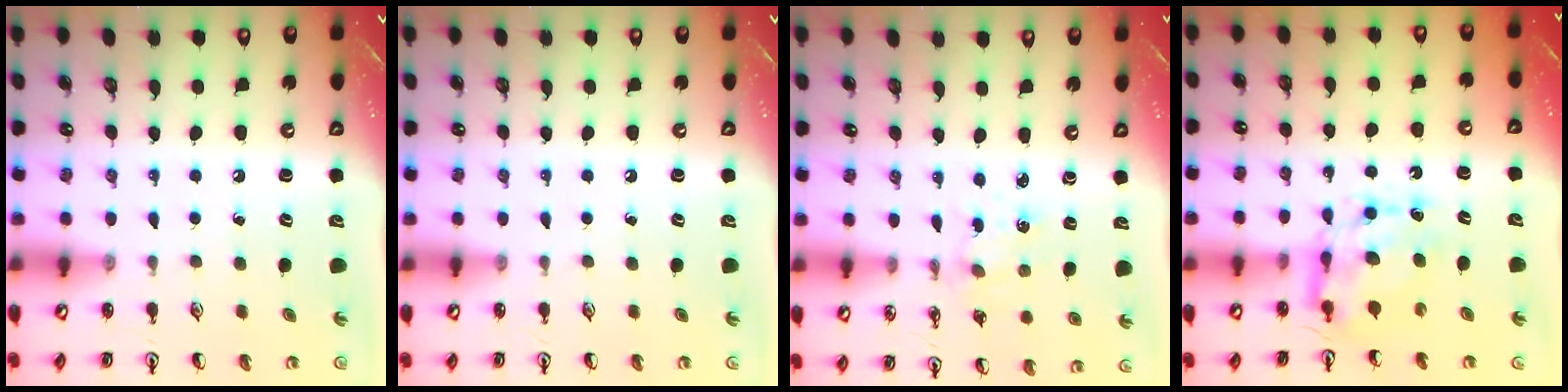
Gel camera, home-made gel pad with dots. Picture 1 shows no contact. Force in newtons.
{"total": 0.0}
{"total": 2.3, "press": 2.3, "slide": 0.4}
{"total": 7.8, "press": 7.7, "slide": 0.4}